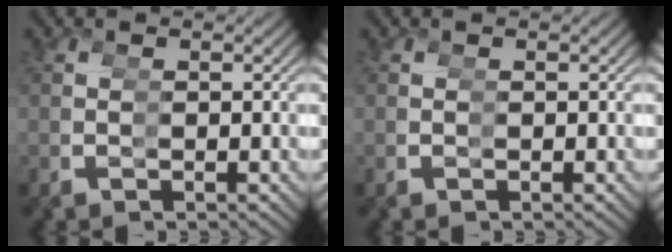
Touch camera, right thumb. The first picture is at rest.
{"total": 0.0}